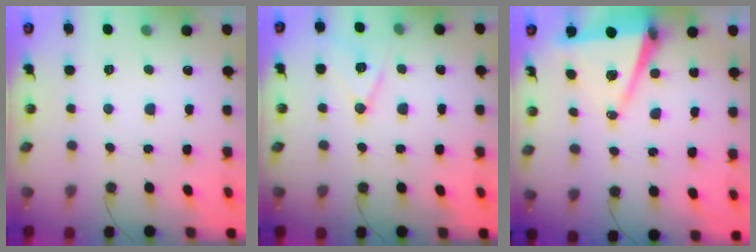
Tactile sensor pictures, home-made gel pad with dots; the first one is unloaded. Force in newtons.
{"total": 11.5, "press": 11.1, "slide": 3.3}
{"total": 7.9, "press": 6.6, "slide": 4.3}